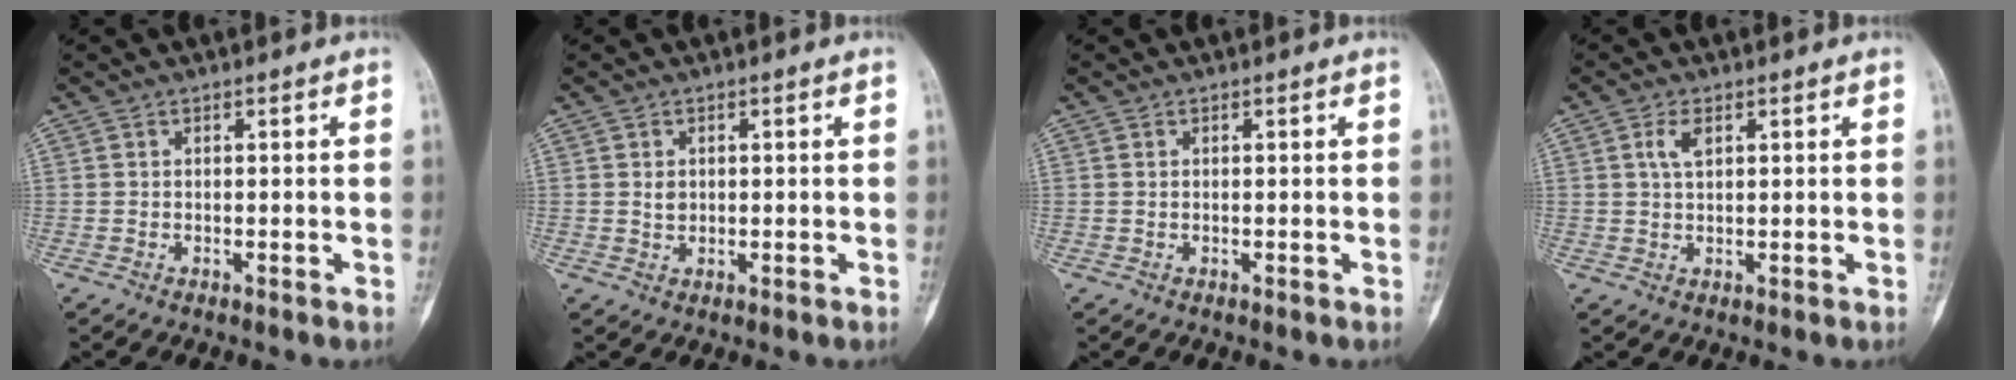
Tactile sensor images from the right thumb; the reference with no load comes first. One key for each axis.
{"total": 1.7, "fx": 0.3, "fy": 1.4, "fz": 1.0, "tx": -0.010, "ty": -0.001, "tz": 0.008}
{"total": 0.0}
{"total": 3.2, "fx": 1.3, "fy": 1.6, "fz": 2.5, "tx": -0.048, "ty": -0.001, "tz": 0.025}